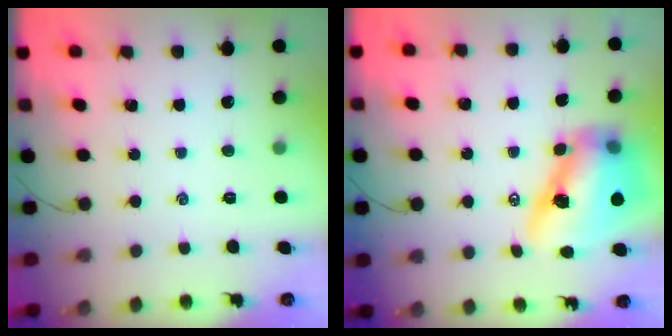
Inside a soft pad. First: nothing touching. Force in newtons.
{"total": 14.3, "press": 13.8, "slide": 4.0}